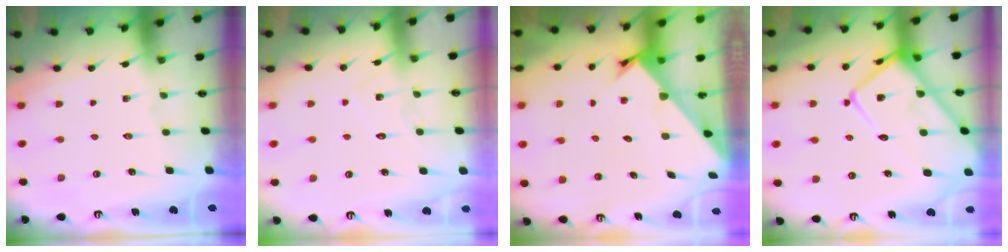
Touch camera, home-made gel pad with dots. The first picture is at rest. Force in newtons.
{"total": 6.7, "press": 6.7, "slide": 0.5}
{"total": 2.4, "press": 2.4, "slide": 0.2}
{"total": 18.4, "press": 18.3, "slide": 1.6}